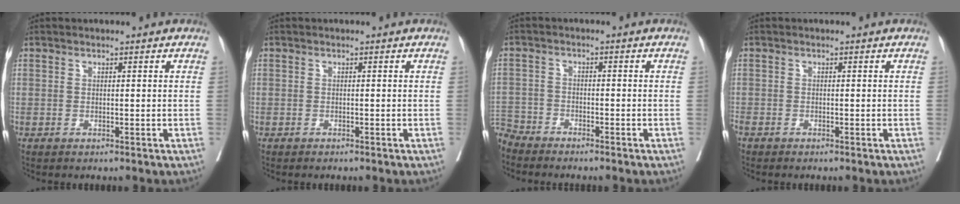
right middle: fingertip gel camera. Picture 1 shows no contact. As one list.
[{"total": 0.5, "force": [-0.5, 0.1, 0.1], "torque": [-0.007, -0.001, -0.010]}, {"total": 5.0, "force": [-4.9, 0.9, -0.3], "torque": [0.012, -0.008, -0.096]}, {"total": 1.8, "force": [-1.6, 0.3, 0.8], "torque": [-0.022, -0.001, -0.031]}]